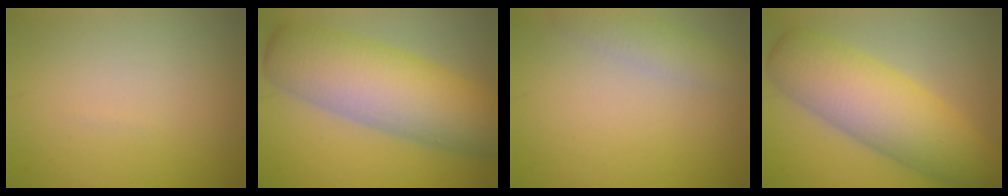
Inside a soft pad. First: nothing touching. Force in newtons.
{"total": 10.1, "press": 10.1, "slide": 0.2}
{"total": 2.4, "press": 2.4, "slide": 0.2}
{"total": 9.2, "press": 9.2, "slide": 0.1}